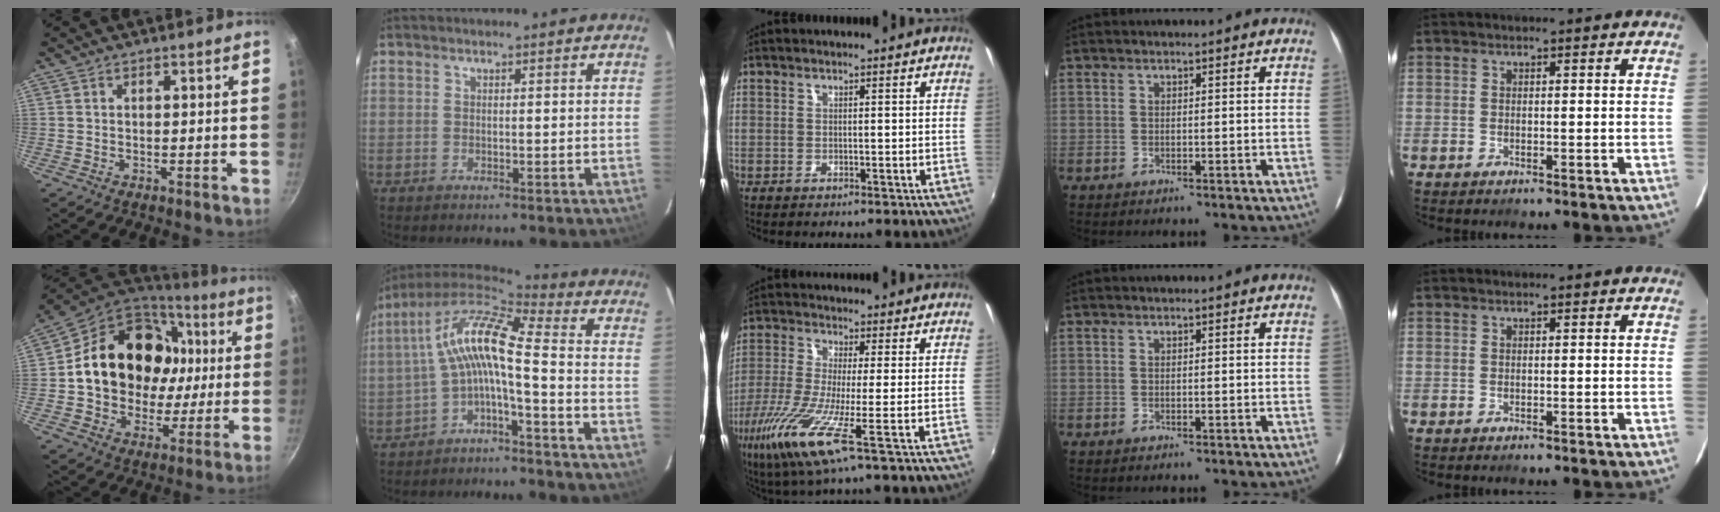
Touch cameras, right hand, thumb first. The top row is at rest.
{"thumb": {"total": 24.4, "force": [3.9, 19.4, 14.3], "torque": [-0.224, 0.030, 0.075]}, "index": {"total": 10.9, "force": [-1.4, 1.8, 10.7], "torque": [-0.217, 0.022, -0.034]}, "middle": {"total": 12.8, "force": [-5.4, 0.4, 11.6], "torque": [-0.264, -0.038, -0.108]}}